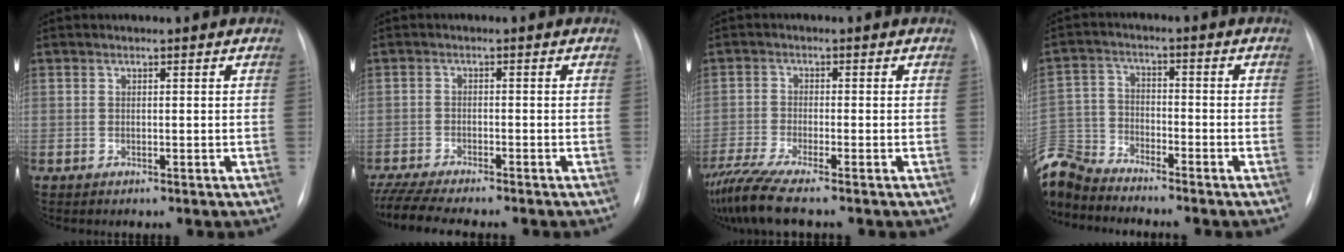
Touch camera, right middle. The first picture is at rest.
{"total": 10.2, "force": [-8.9, 1.0, 4.9], "torque": [-0.078, -0.016, -0.141]}
{"total": 8.4, "force": [-6.9, -0.2, 4.8], "torque": [-0.093, -0.023, -0.123]}
{"total": 10.4, "force": [-10.0, 2.1, 1.6], "torque": [-0.047, 0.009, -0.202]}